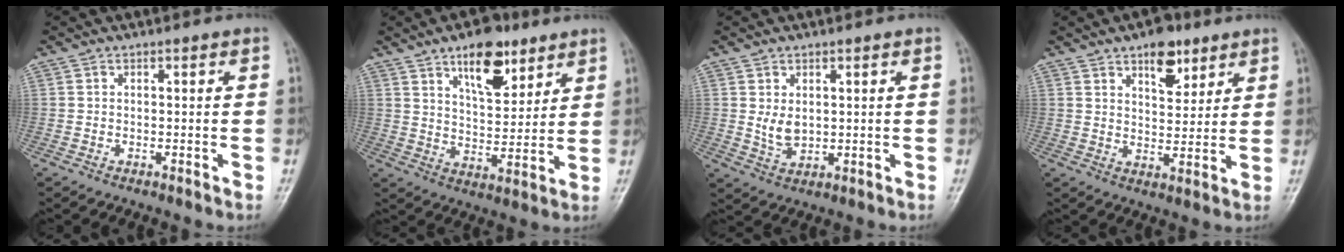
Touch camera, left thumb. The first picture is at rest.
{"total": 12.1, "force": [7.2, 5.6, 7.8], "torque": [-0.093, -0.043, 0.118]}
{"total": 4.0, "force": [0.8, 2.7, 2.9], "torque": [-0.041, -0.012, 0.023]}
{"total": 8.3, "force": [5.1, 4.3, 5.1], "torque": [-0.045, -0.027, 0.075]}